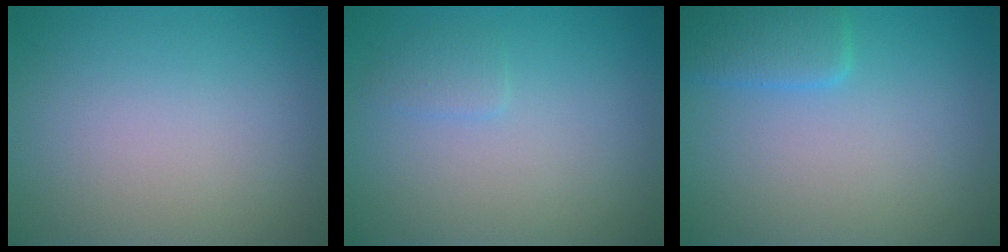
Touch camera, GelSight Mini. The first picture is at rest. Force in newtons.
{"total": 1.0, "press": 1.0, "slide": 0.0}
{"total": 2.7, "press": 2.7, "slide": 0.1}